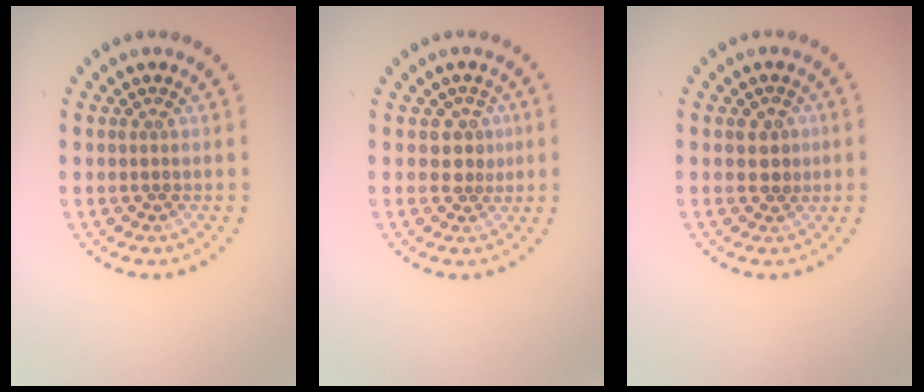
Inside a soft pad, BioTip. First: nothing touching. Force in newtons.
{"total": 1.9, "press": 1.6, "slide": 1.1}
{"total": 1.7, "press": 1.6, "slide": 0.5}